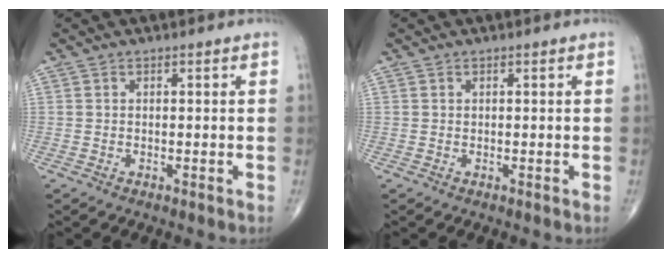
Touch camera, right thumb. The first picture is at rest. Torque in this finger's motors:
{"motor_torque": [-0.04, -0.18, 0.12, 0.05, -0.03]}